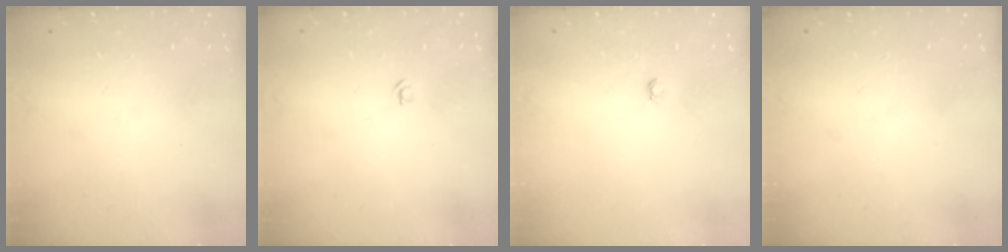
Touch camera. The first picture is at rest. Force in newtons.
{"total": 3.2, "press": 3.2, "slide": 0.3}
{"total": 3.0, "press": 3.0, "slide": 0.4}
{"total": 0.0}